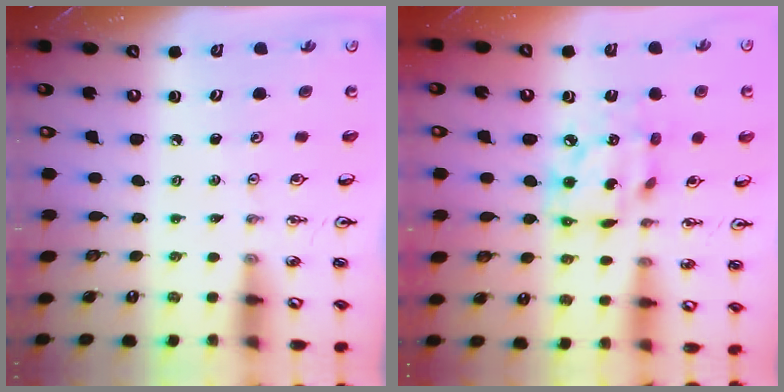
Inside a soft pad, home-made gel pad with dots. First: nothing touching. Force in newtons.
{"total": 12.8, "press": 12.8, "slide": 0.9}